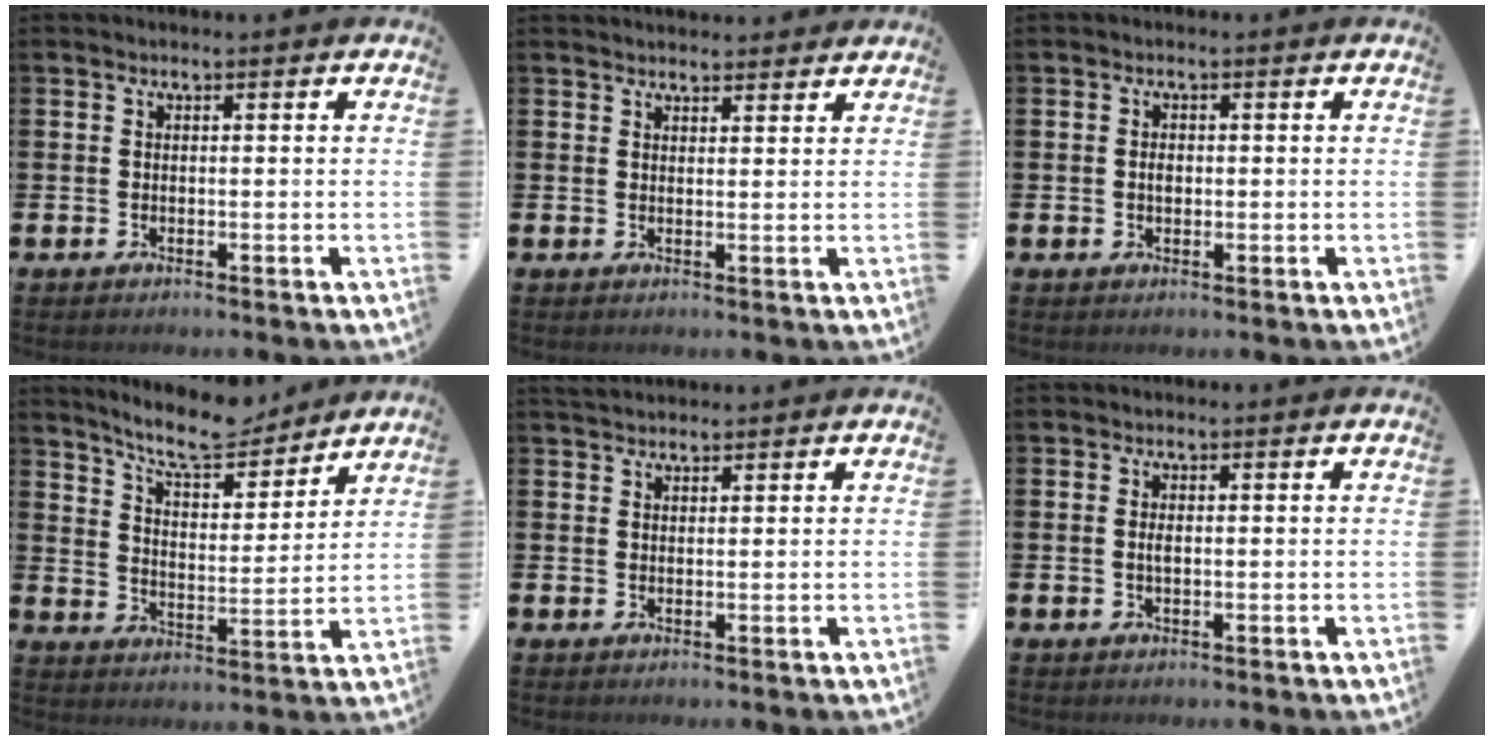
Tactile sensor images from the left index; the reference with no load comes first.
{"total": 2.1, "force": [2.1, 0.4, -0.2], "torque": [0.012, -0.014, 0.036]}
{"total": 1.4, "force": [-0.1, 1.0, 1.0], "torque": [-0.011, 0.002, -0.006]}
{"total": 9.2, "force": [8.5, 1.6, 2.9], "torque": [-0.077, -0.051, 0.152]}
{"total": 2.0, "force": [1.9, 0.6, 0.2], "torque": [0.001, -0.005, 0.034]}
{"total": 1.0, "force": [0.0, 0.4, 0.9], "torque": [-0.018, 0.003, -0.002]}